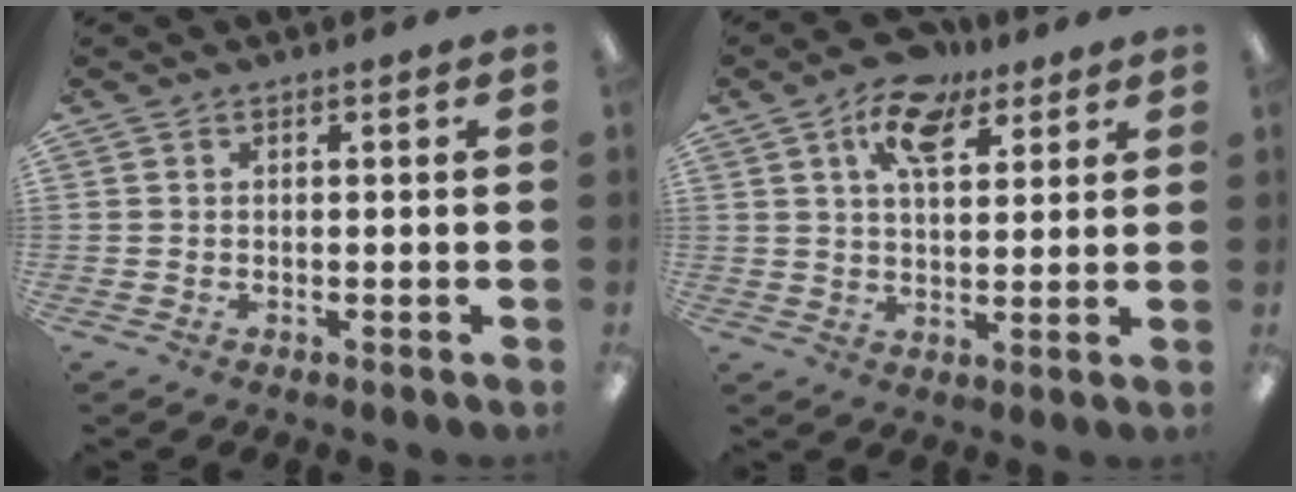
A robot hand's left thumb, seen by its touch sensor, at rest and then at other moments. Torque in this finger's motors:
{"motor_torque": [-0.09, -0.10, -0.29, -0.09, 0.08]}